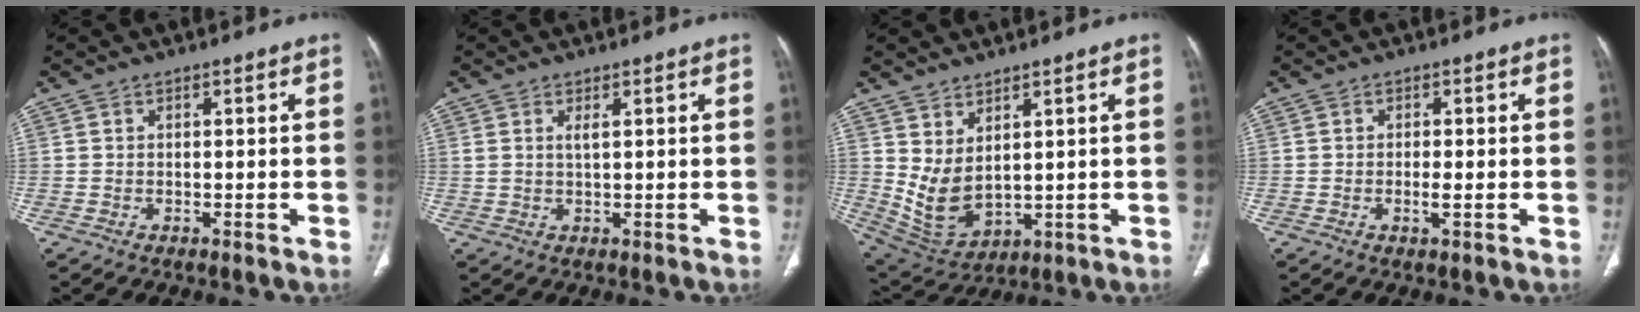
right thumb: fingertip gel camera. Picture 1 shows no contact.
{"total": 1.4, "force": [0.6, 0.2, 1.2], "torque": [-0.027, -0.003, 0.014]}
{"total": 8.0, "force": [2.5, 4.3, 6.2], "torque": [-0.109, -0.028, 0.075]}
{"total": 1.8, "force": [-0.5, 0.3, 1.7], "torque": [-0.034, -0.004, -0.011]}